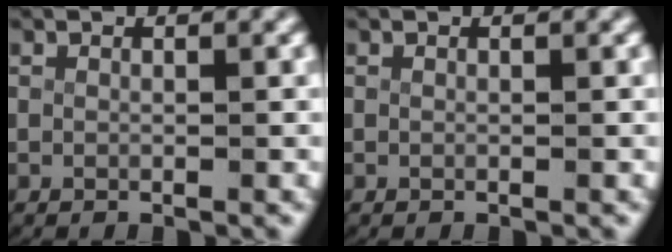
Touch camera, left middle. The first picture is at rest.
{"total": 0.0}